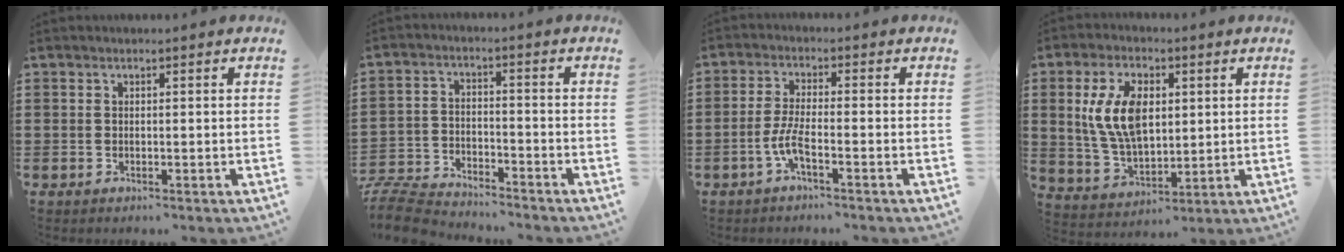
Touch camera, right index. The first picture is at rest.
{"total": 6.9, "force": [-6.7, 1.1, 1.0], "torque": [-0.033, 0.010, -0.137]}
{"total": 4.7, "force": [-2.3, 0.8, 4.1], "torque": [-0.106, -0.013, -0.052]}
{"total": 10.3, "force": [2.3, 5.9, 8.1], "torque": [-0.192, 0.009, 0.036]}